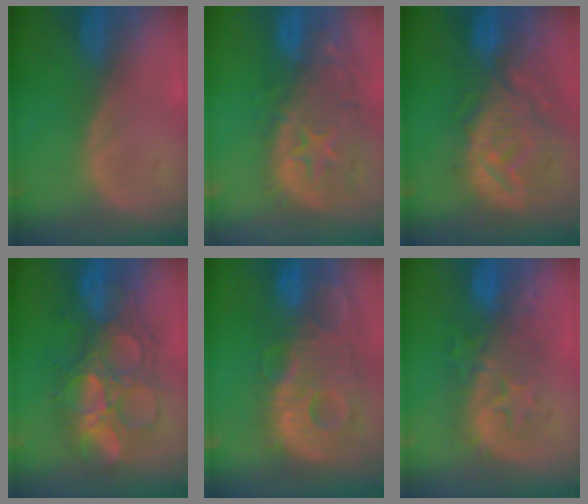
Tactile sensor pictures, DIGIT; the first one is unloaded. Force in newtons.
{"total": 13.8, "press": 11.1, "slide": 8.1}
{"total": 12.3, "press": 11.0, "slide": 5.3}
{"total": 10.6, "press": 10.5, "slide": 0.7}
{"total": 13.8, "press": 12.0, "slide": 6.8}
{"total": 8.4, "press": 8.3, "slide": 1.2}